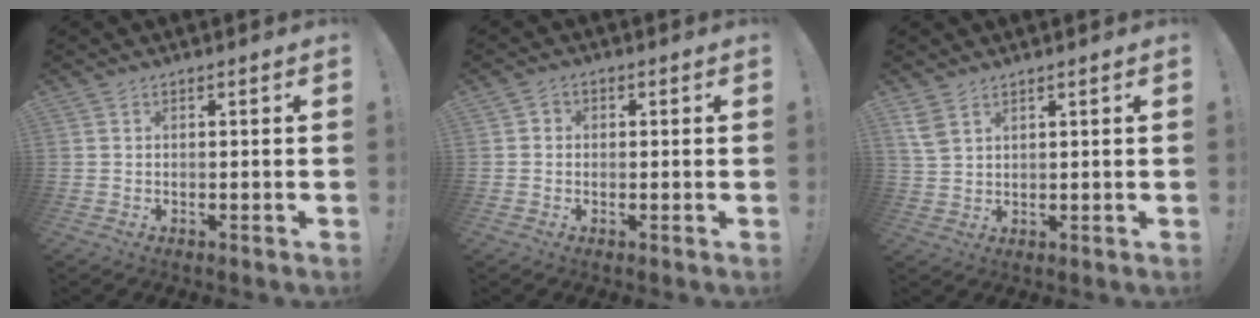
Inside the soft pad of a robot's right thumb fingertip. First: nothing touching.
{"total": 1.9, "force": [-0.9, 1.4, 0.9], "torque": [-0.014, 0.009, -0.016]}
{"total": 4.6, "force": [2.9, 2.5, 2.6], "torque": [-0.048, -0.009, 0.058]}